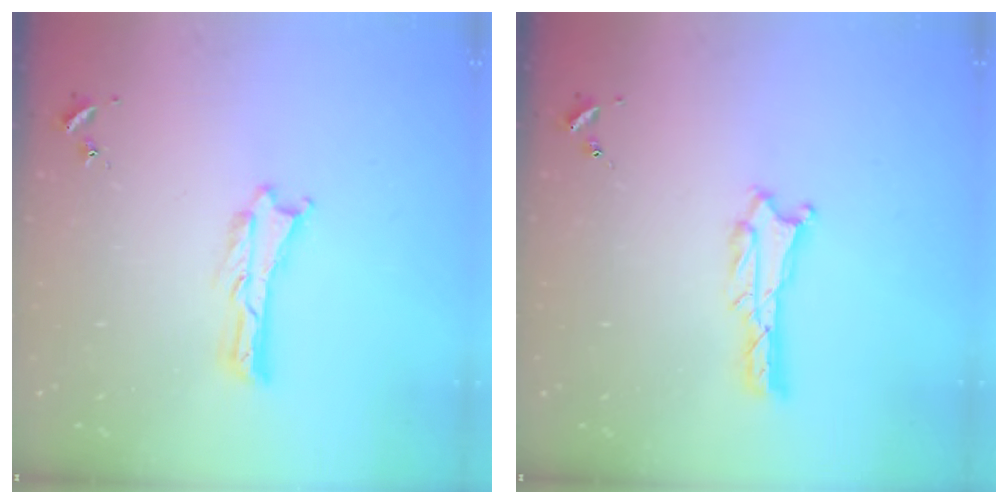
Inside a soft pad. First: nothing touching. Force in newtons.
{"total": 1.3, "press": 1.2, "slide": 0.1}